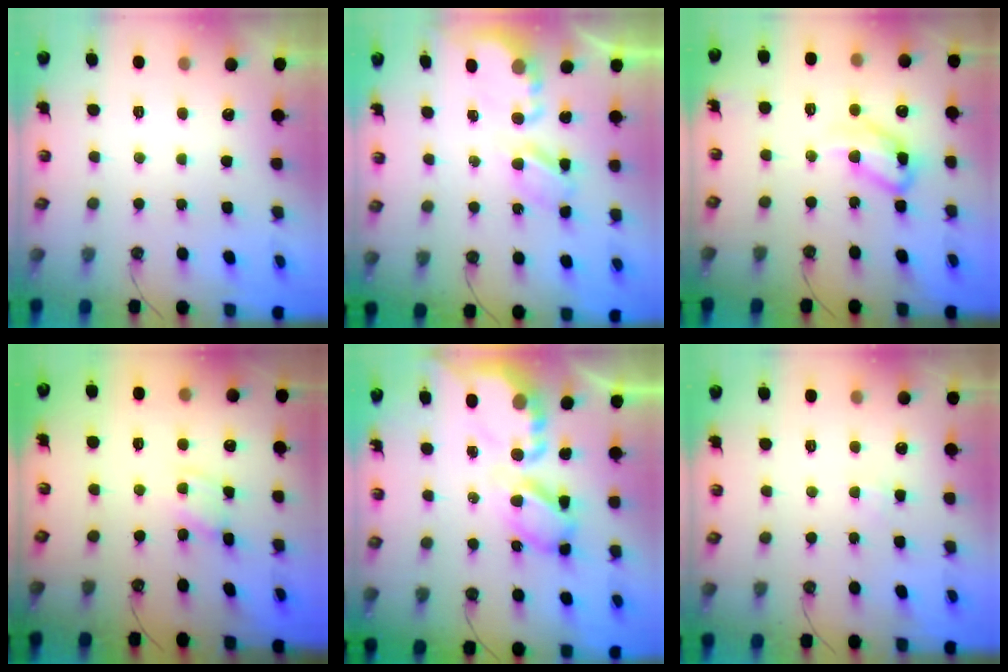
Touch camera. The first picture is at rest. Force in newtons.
{"total": 5.4, "press": 5.4, "slide": 0.2}
{"total": 12.8, "press": 12.8, "slide": 0.9}
{"total": 1.5, "press": 1.5, "slide": 0.1}
{"total": 13.0, "press": 12.9, "slide": 1.0}
{"total": 2.5, "press": 2.4, "slide": 0.4}